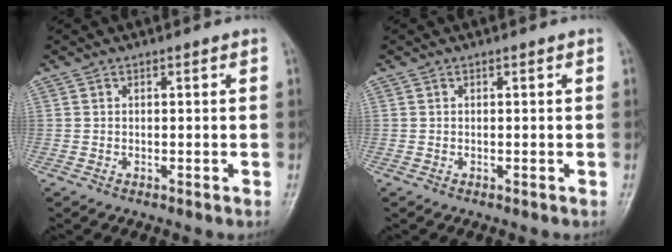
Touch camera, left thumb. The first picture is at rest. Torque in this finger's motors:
{"motor_torque": [0.00, 0.00, -0.02, -0.01, 0.00]}